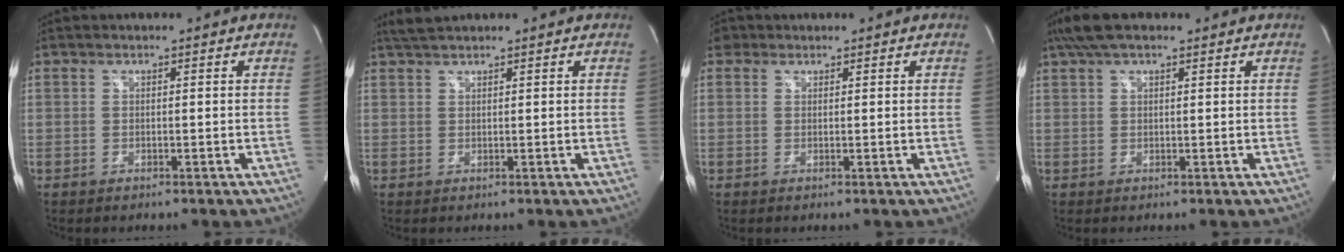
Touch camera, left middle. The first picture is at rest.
{"total": 2.5, "force": [2.3, 0.0, 0.9], "torque": [-0.023, 0.016, 0.046]}
{"total": 1.8, "force": [1.2, 1.4, 0.2], "torque": [-0.001, 0.010, 0.016]}
{"total": 6.1, "force": [4.5, 1.8, 3.7], "torque": [-0.075, 0.032, 0.083]}